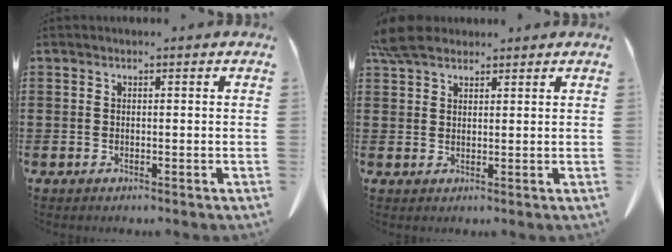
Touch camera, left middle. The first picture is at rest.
{"total": 4.9, "force": [4.0, 1.9, 2.1], "torque": [-0.044, -0.002, 0.076]}